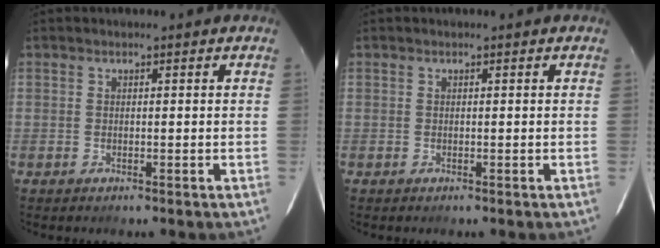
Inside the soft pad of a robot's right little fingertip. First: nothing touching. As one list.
[{"total": 0.0}]